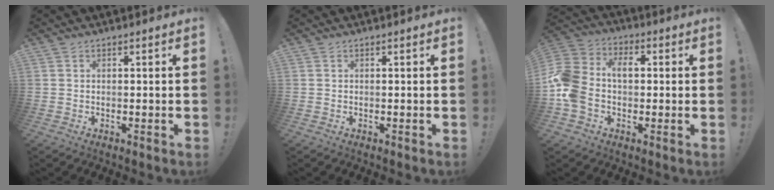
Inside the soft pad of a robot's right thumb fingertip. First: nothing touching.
{"total": 0.0}
{"total": 13.5, "force": [0.0, 10.3, 8.8], "torque": [-0.189, 0.024, 0.002]}